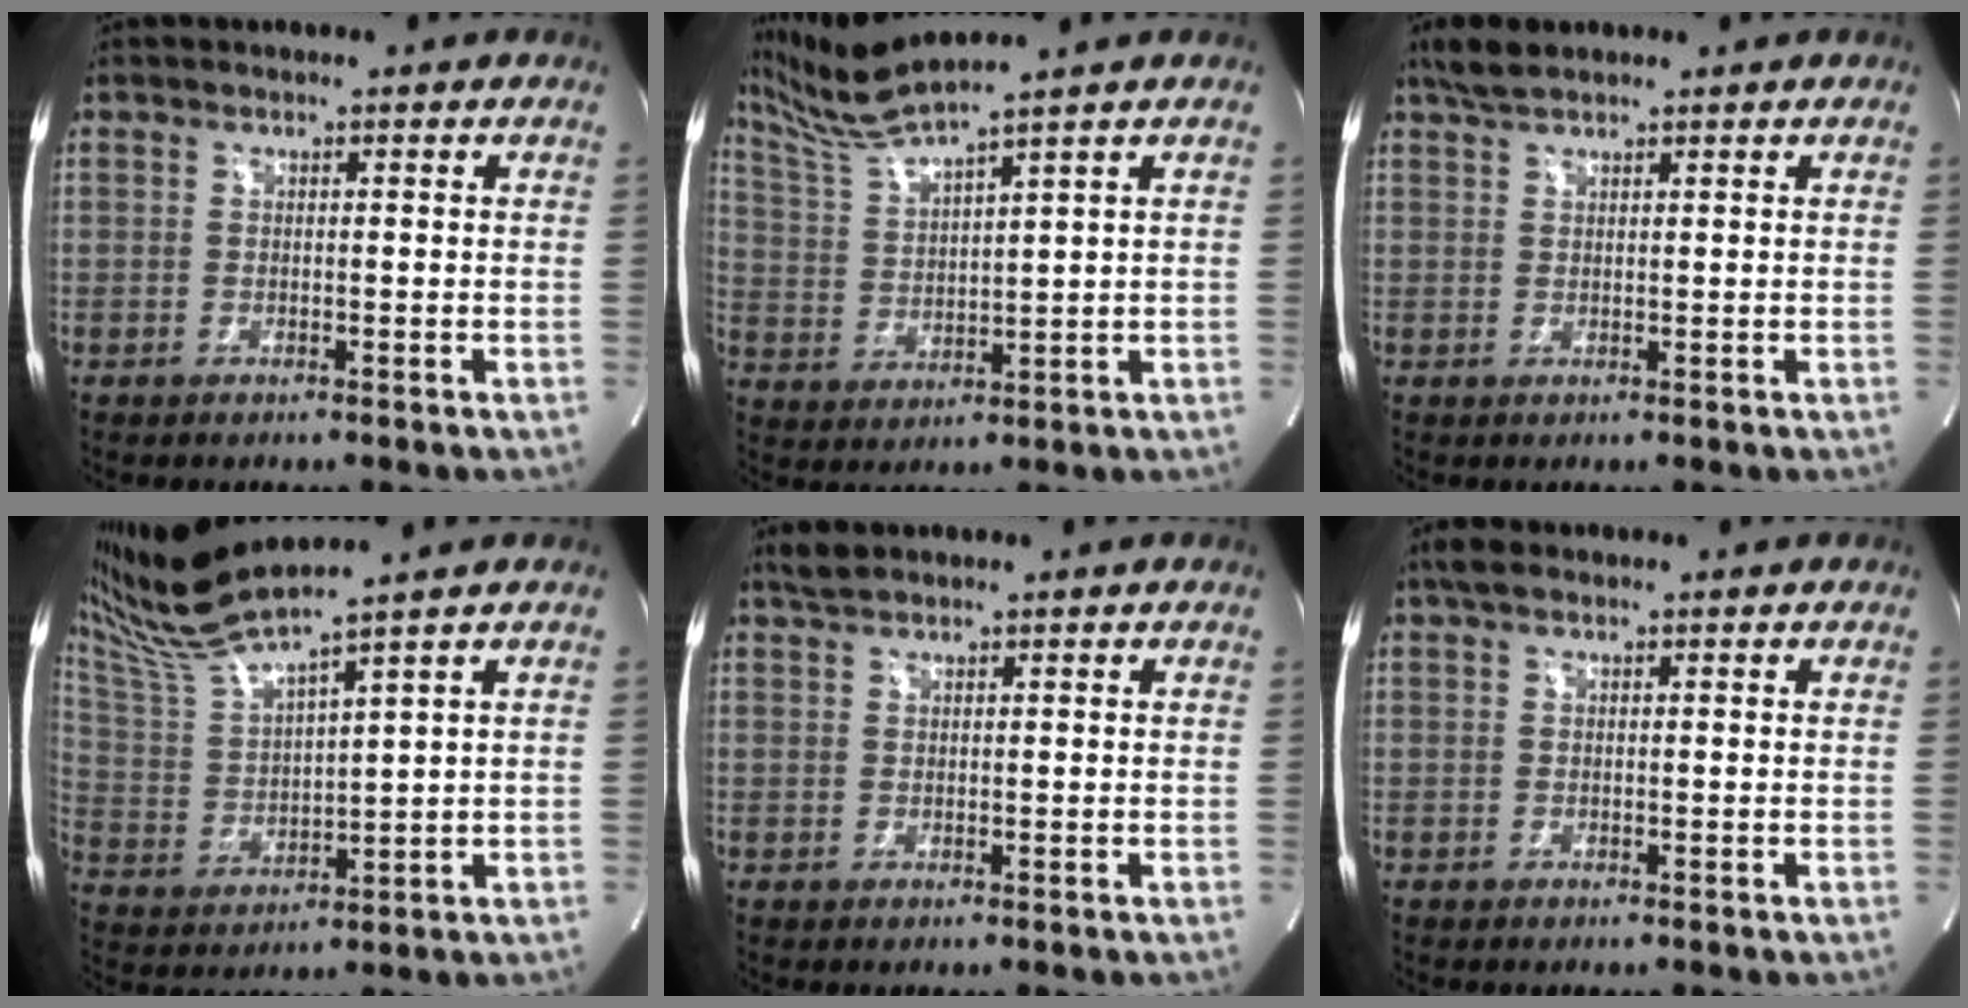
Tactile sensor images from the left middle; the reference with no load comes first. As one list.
[{"total": 8.0, "force": [7.2, -2.0, 3.0], "torque": [-0.076, 0.002, 0.151]}, {"total": 3.0, "force": [2.5, 0.7, 1.4], "torque": [-0.038, 0.012, 0.052]}, {"total": 10.1, "force": [9.0, -2.4, 3.8], "torque": [-0.095, -0.002, 0.191]}, {"total": 1.6, "force": [1.5, 0.3, 0.6], "torque": [-0.018, 0.011, 0.033]}, {"total": 1.8, "force": [1.2, 0.9, 1.1], "torque": [-0.026, 0.023, 0.022]}]